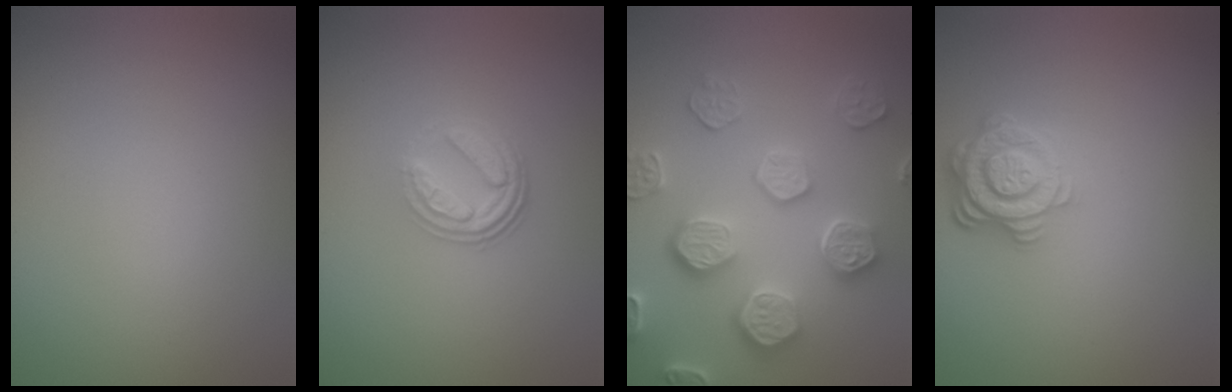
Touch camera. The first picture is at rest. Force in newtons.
{"total": 3.7, "press": 2.7, "slide": 2.6}
{"total": 5.7, "press": 5.3, "slide": 1.9}
{"total": 4.0, "press": 3.2, "slide": 2.4}